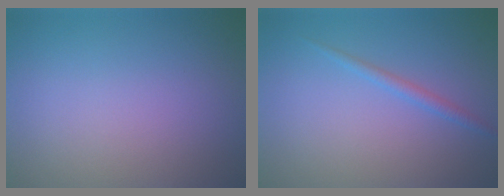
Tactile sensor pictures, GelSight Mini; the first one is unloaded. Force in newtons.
{"total": 1.2, "press": 1.2, "slide": 0.1}